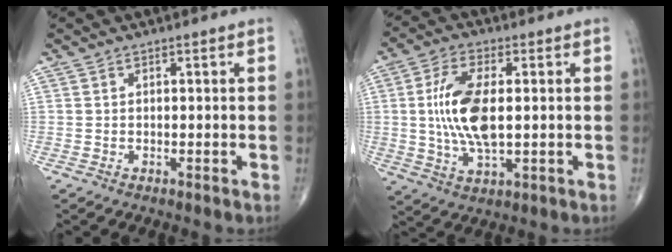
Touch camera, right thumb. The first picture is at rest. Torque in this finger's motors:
{"motor_torque": [2.20, 2.06, 1.90, -0.12, 0.52]}